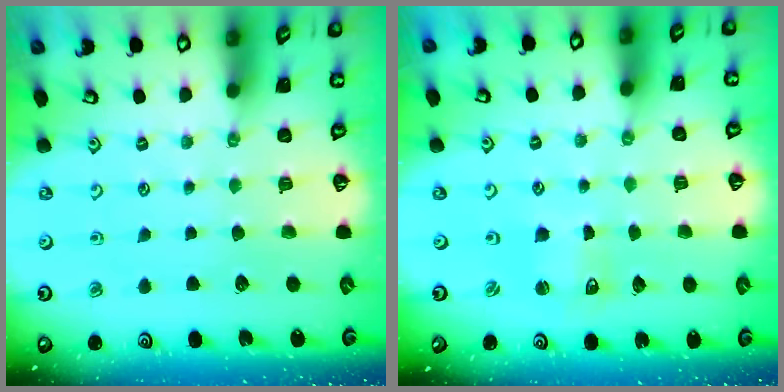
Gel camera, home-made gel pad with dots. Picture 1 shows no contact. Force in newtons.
{"total": 1.5, "press": 1.5, "slide": 0.3}